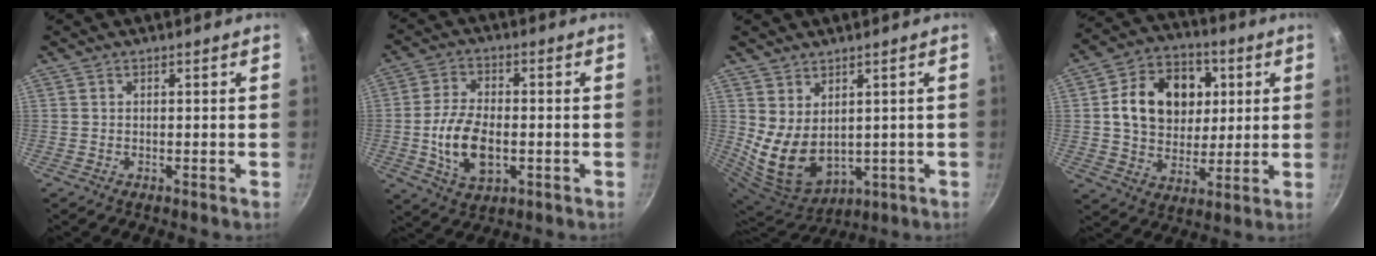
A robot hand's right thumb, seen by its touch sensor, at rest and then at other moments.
{"total": 11.2, "force": [-1.9, 6.3, 9.0], "torque": [-0.167, 0.010, -0.033]}
{"total": 10.1, "force": [2.2, 7.0, 7.0], "torque": [-0.111, -0.038, 0.070]}
{"total": 17.0, "force": [3.3, 13.3, 10.0], "torque": [-0.129, 0.009, 0.051]}